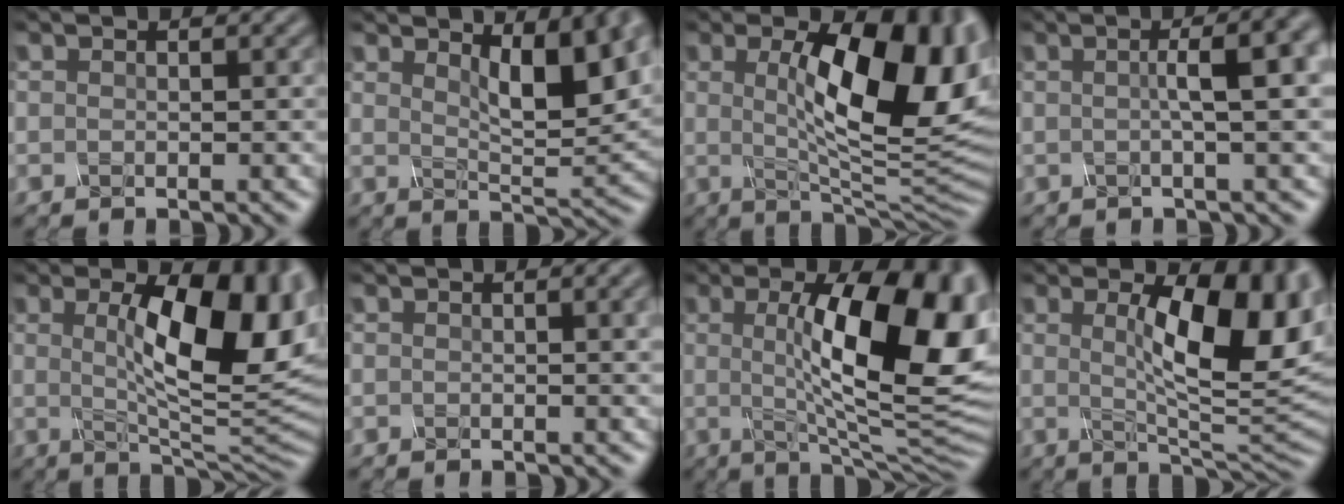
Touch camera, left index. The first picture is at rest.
{"total": 8.0, "force": [3.2, 2.5, 6.9], "torque": [-0.099, -0.001, 0.055]}
{"total": 13.7, "force": [2.2, 5.0, 12.5], "torque": [-0.165, -0.001, 0.033]}
{"total": 6.5, "force": [0.9, 1.8, 6.2], "torque": [-0.058, 0.023, 0.005]}
{"total": 12.3, "force": [1.9, 4.0, 11.5], "torque": [-0.160, -0.001, 0.034]}
{"total": 2.5, "force": [0.6, 0.8, 2.3], "torque": [-0.020, 0.006, 0.004]}
{"total": 14.9, "force": [1.7, 4.9, 13.9], "torque": [-0.180, 0.003, 0.021]}
{"total": 11.0, "force": [1.8, 3.2, 10.4], "torque": [-0.139, -0.001, 0.033]}